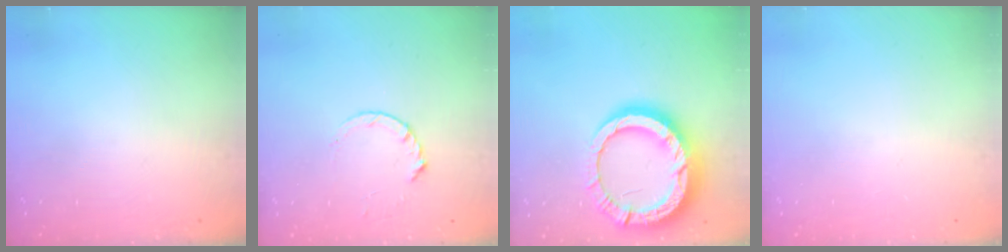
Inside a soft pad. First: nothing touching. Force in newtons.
{"total": 4.2, "press": 4.2, "slide": 0.5}
{"total": 17.4, "press": 17.3, "slide": 1.8}
{"total": 0.0}